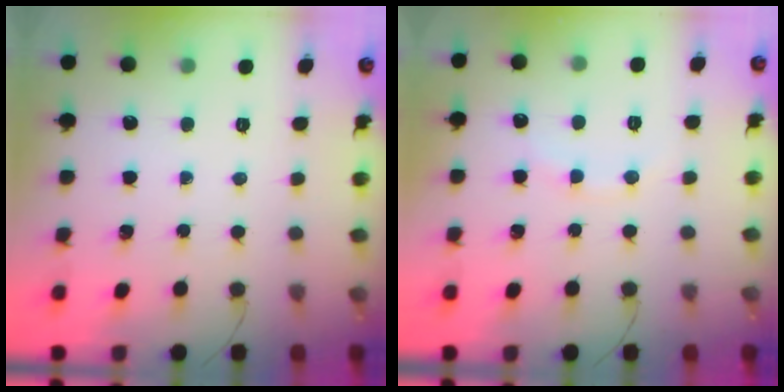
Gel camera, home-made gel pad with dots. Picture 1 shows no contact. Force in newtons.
{"total": 5.6, "press": 5.4, "slide": 1.7}